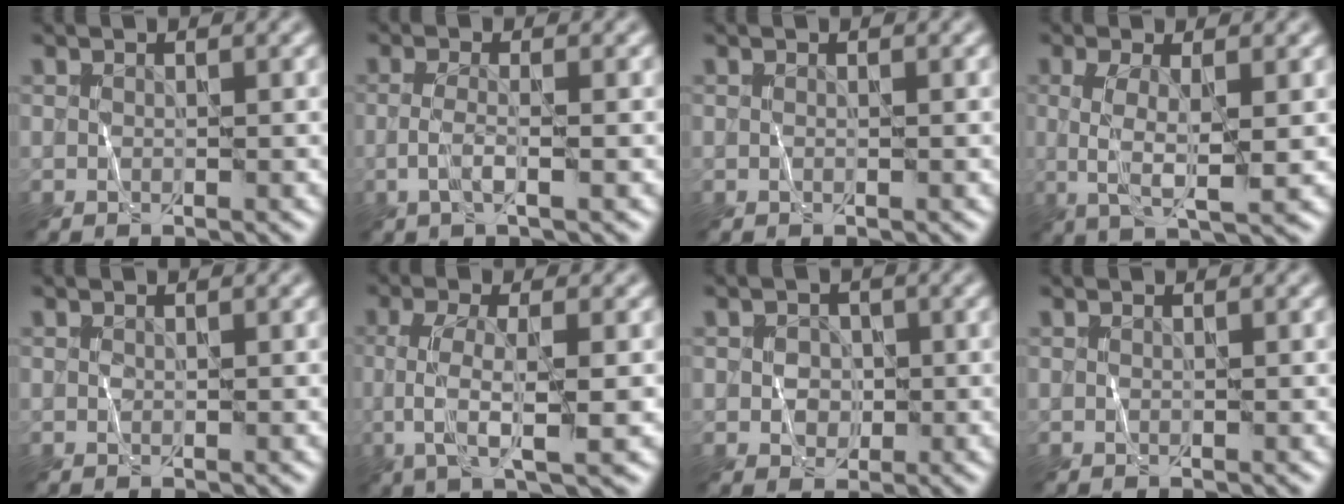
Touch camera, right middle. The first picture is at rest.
{"total": 1.8, "force": [-0.4, 0.5, 1.7], "torque": [-0.034, 0.006, -0.016]}
{"total": 0.0}
{"total": 3.8, "force": [0.2, 1.0, 3.7], "torque": [-0.075, 0.002, 0.004]}
{"total": 0.0}
{"total": 4.4, "force": [-0.6, 1.2, 4.2], "torque": [-0.080, 0.001, -0.010]}
{"total": 1.7, "force": [0.2, 1.6, 0.6], "torque": [-0.003, 0.005, 0.001]}
{"total": 0.0}